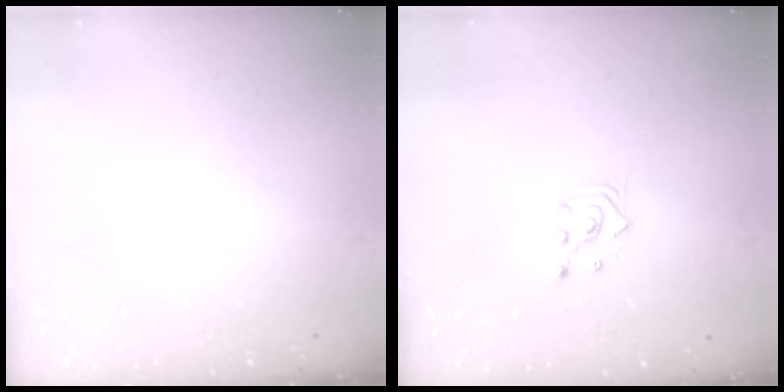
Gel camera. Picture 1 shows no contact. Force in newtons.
{"total": 2.5, "press": 2.5, "slide": 0.3}